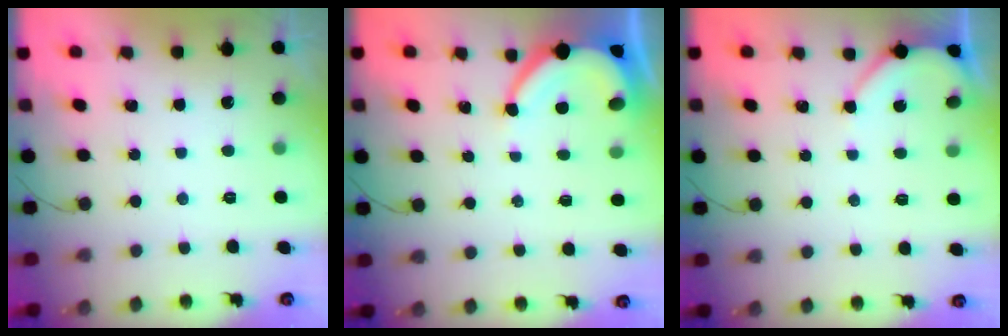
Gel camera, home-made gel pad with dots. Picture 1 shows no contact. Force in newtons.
{"total": 6.4, "press": 6.4, "slide": 0.6}
{"total": 3.9, "press": 3.9, "slide": 0.3}